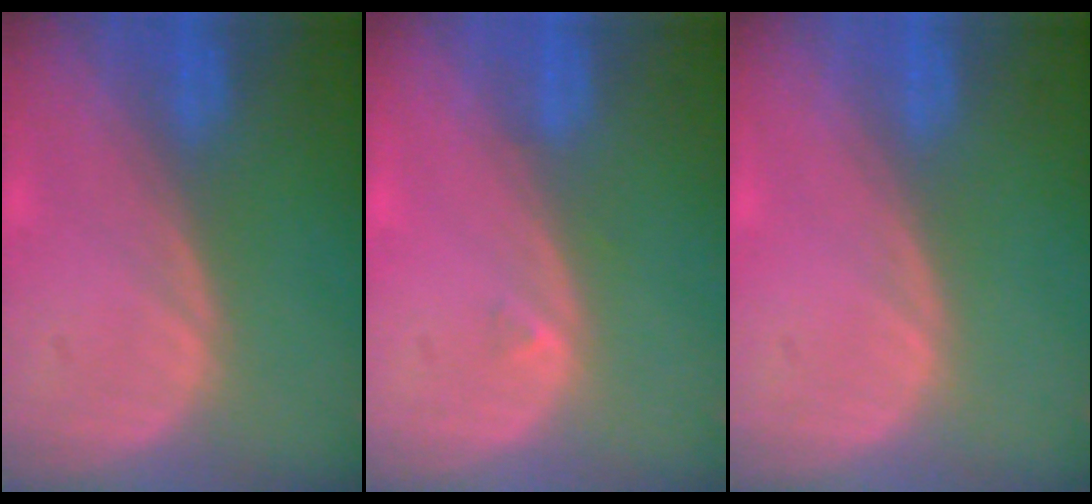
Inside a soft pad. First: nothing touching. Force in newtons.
{"total": 0.5, "press": 0.5, "slide": 0.2}
{"total": 0.0}